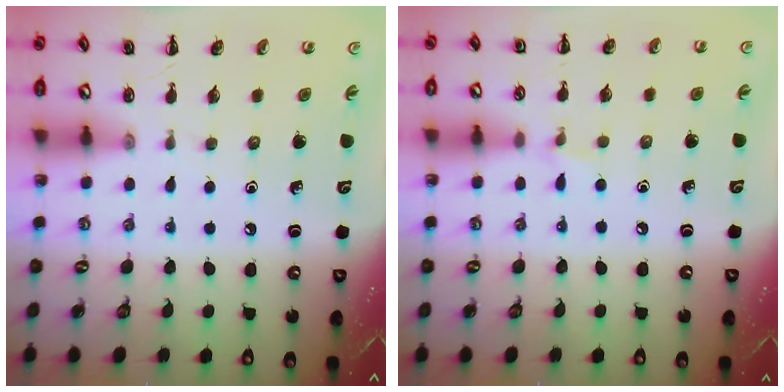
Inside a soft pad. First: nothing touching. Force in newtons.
{"total": 3.9, "press": 3.7, "slide": 1.2}